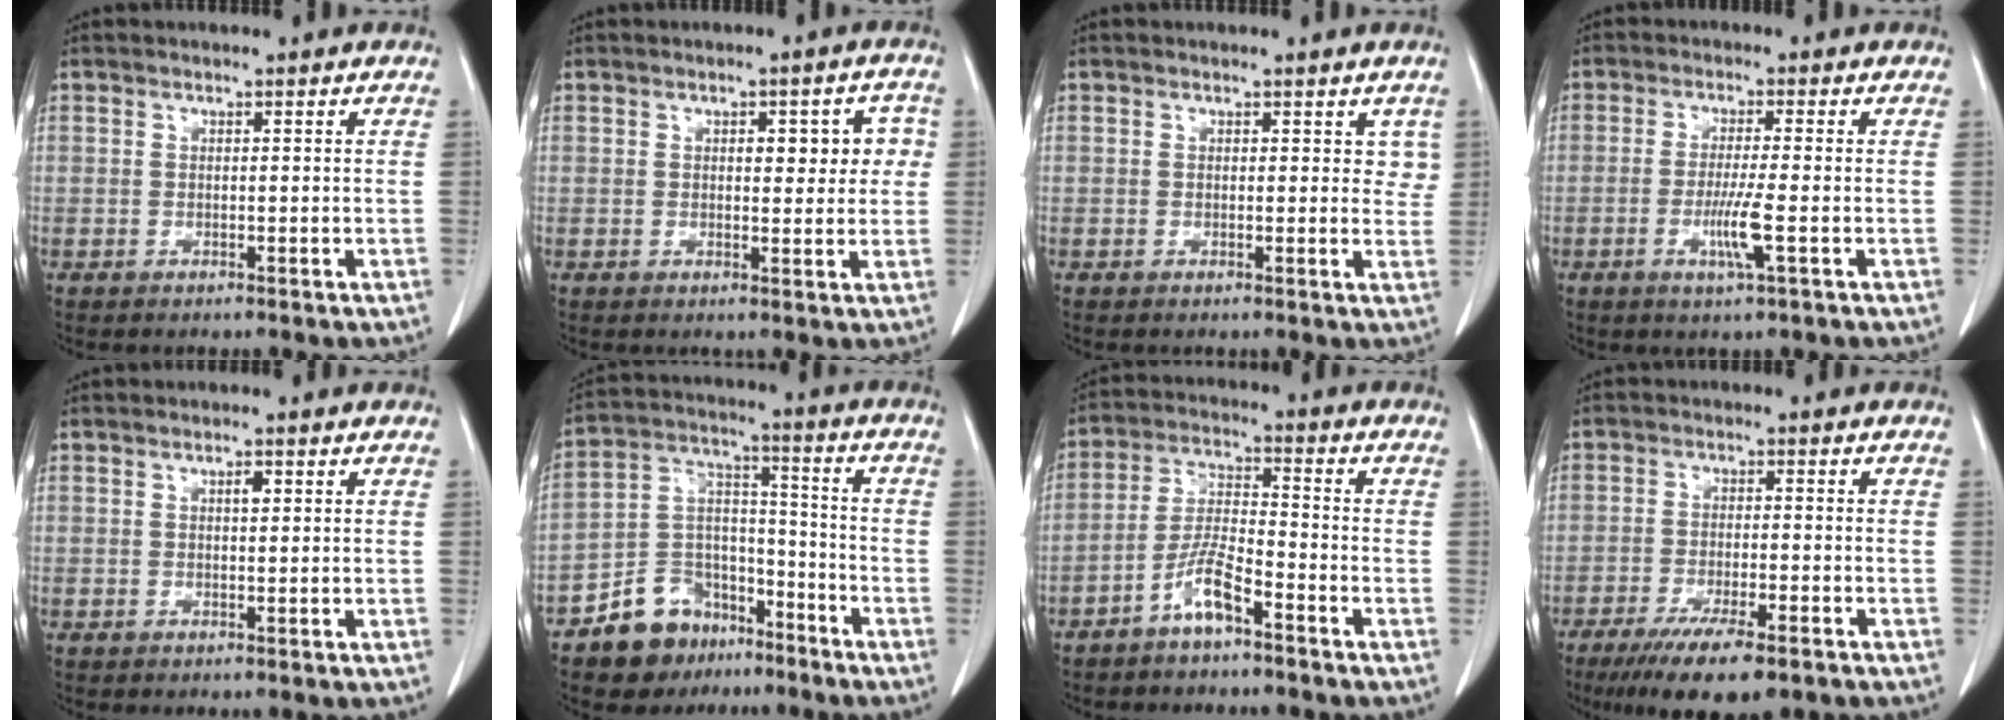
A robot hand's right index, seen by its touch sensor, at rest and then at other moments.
{"total": 5.4, "force": [1.2, 2.4, 4.7], "torque": [-0.048, 0.017, 0.016]}
{"total": 2.5, "force": [1.4, 1.7, 1.3], "torque": [0.003, -0.001, 0.012]}
{"total": 4.9, "force": [-1.6, -0.4, 4.7], "torque": [-0.090, -0.012, -0.031]}
{"total": 1.2, "force": [0.4, 0.4, 1.0], "torque": [-0.017, 0.002, 0.005]}
{"total": 11.6, "force": [-8.2, 7.5, 3.4], "torque": [-0.066, 0.044, -0.136]}
{"total": 6.3, "force": [-4.2, 1.1, 4.6], "torque": [-0.103, 0.005, -0.081]}
{"total": 10.6, "force": [-7.3, 2.0, 7.4], "torque": [-0.117, -0.021, -0.112]}